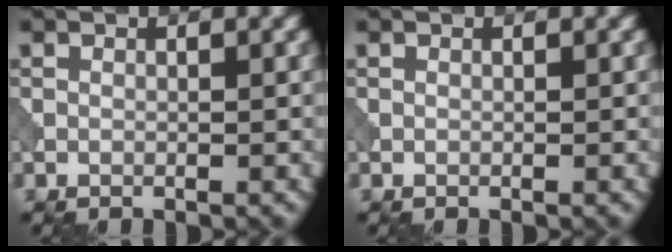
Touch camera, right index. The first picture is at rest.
{"total": 0.0}